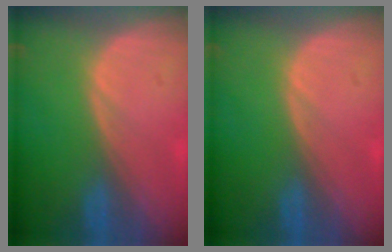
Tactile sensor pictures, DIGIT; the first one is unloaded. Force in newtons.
{"total": 0.0}